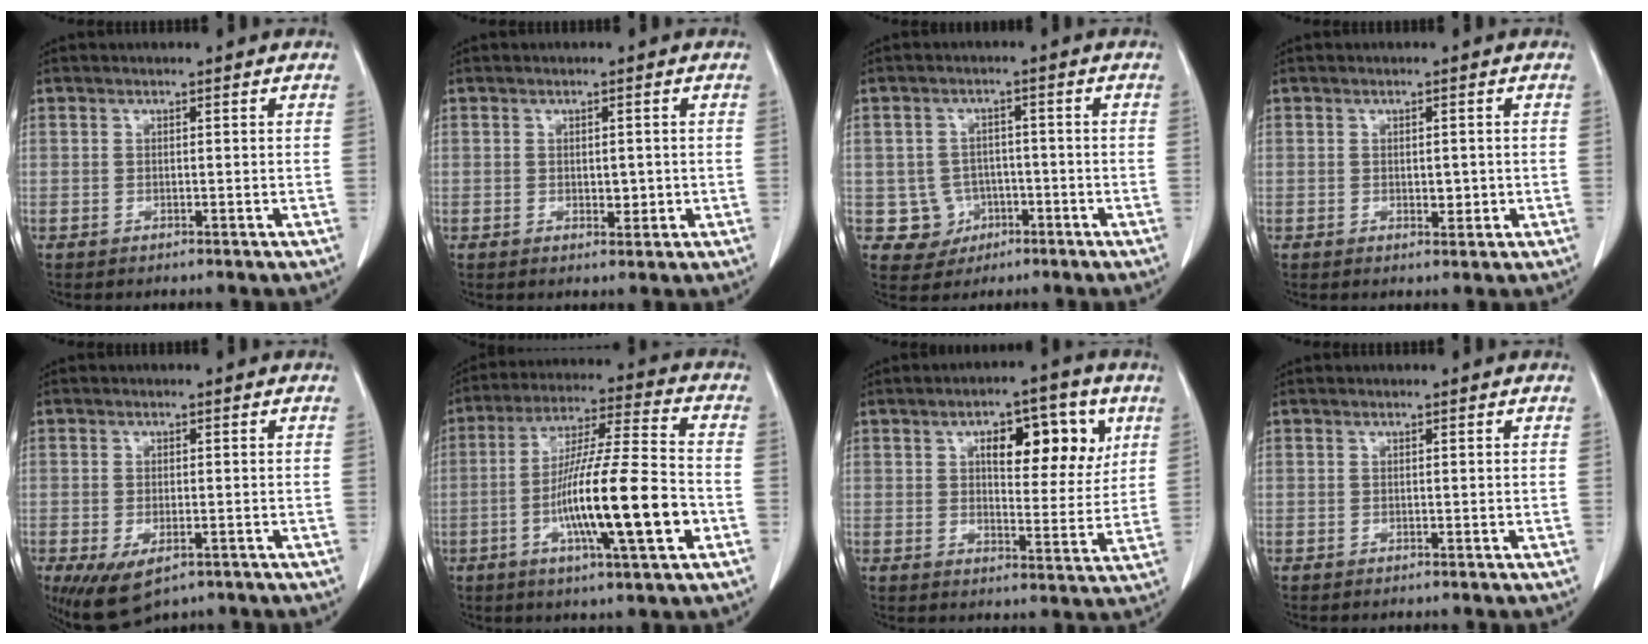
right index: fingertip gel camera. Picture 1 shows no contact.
{"total": 2.0, "force": [-0.1, 1.2, 1.6], "torque": [-0.020, -0.003, 0.004]}
{"total": 5.2, "force": [-1.4, 5.0, 0.6], "torque": [-0.002, 0.011, -0.012]}
{"total": 2.0, "force": [-0.1, 1.2, 1.6], "torque": [-0.020, -0.003, 0.003]}
{"total": 6.5, "force": [-3.5, 2.9, 4.8], "torque": [-0.081, -0.015, -0.048]}
{"total": 16.7, "force": [-4.5, 0.9, 16.0], "torque": [-0.283, -0.009, -0.080]}
{"total": 11.0, "force": [4.3, 4.4, 9.1], "torque": [-0.120, 0.012, 0.062]}
{"total": 0.0}